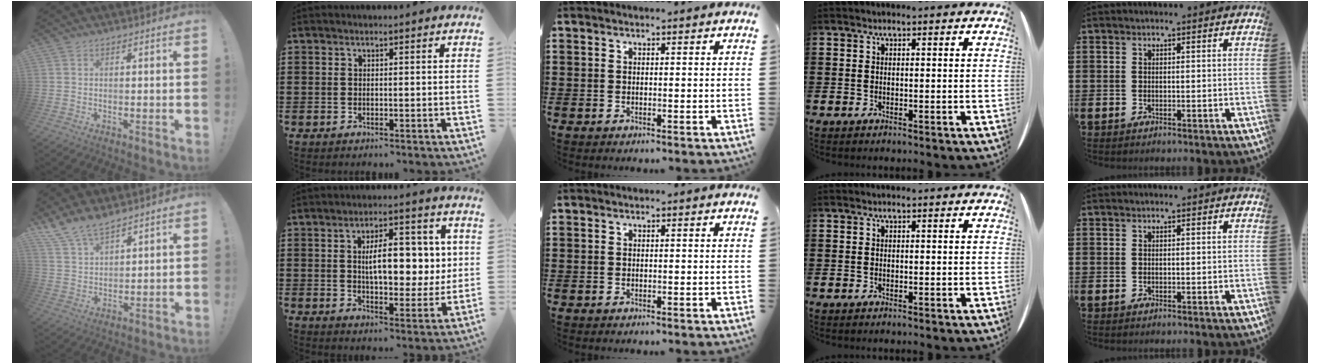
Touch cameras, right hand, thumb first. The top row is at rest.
{"thumb": {"total": 8.6, "force": [7.6, 2.7, 3.0], "torque": [-0.063, -0.048, 0.146]}, "index": {"total": 10.3, "force": [1.6, 4.6, 9.1], "torque": [-0.143, 0.003, 0.022]}}